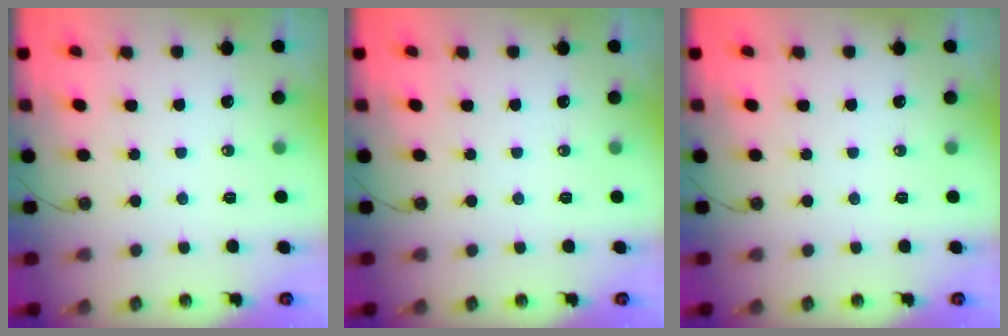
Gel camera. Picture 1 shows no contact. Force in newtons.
{"total": 0.0}
{"total": 0.0}